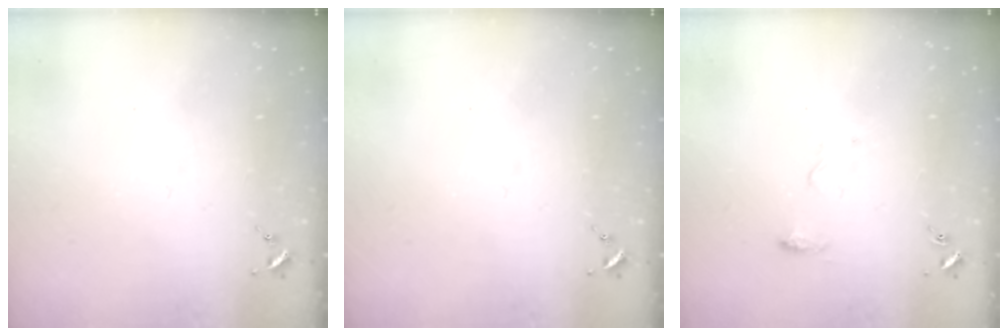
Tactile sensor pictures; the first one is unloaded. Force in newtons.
{"total": 0.0}
{"total": 6.8, "press": 6.8, "slide": 0.7}